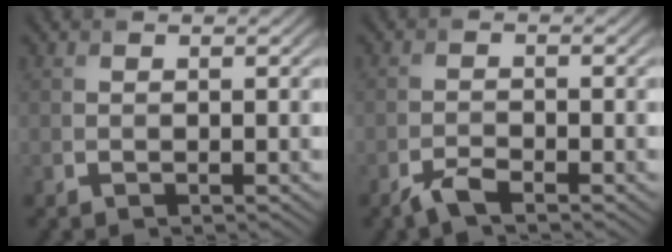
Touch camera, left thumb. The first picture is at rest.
{"total": 2.4, "force": [-1.8, 0.5, 1.4], "torque": [-0.032, 0.000, -0.043]}